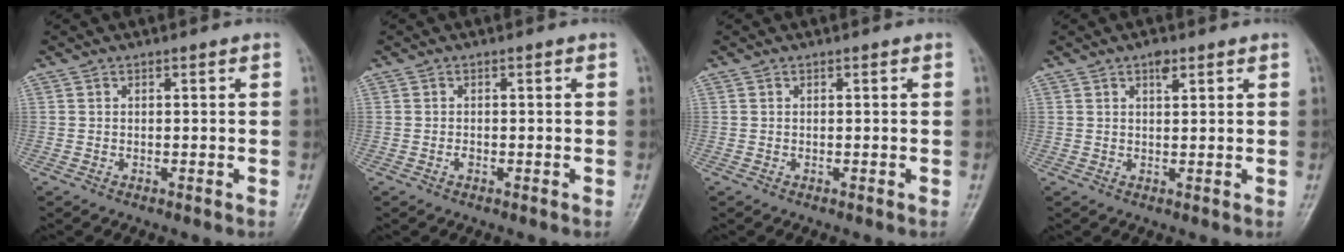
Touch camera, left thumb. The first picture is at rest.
{"total": 0.7, "force": [-0.3, 0.4, 0.5], "torque": [-0.006, 0.000, -0.006]}
{"total": 0.0}
{"total": 2.4, "force": [1.4, 0.9, 1.6], "torque": [-0.022, -0.004, 0.022]}